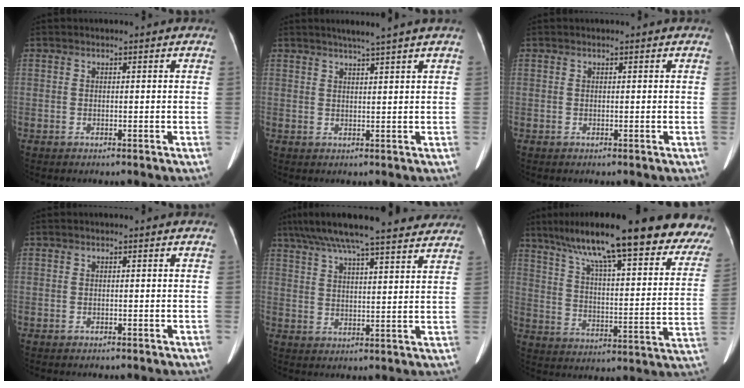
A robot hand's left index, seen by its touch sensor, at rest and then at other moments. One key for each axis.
{"total": 4.0, "fx": 3.1, "fy": -1.1, "fz": 2.2, "tx": -0.032, "ty": 0.002, "tz": 0.046}
{"total": 0.0}
{"total": 0.0}
{"total": 22.0, "fx": 18.5, "fy": 3.1, "fz": 11.5, "tx": -0.188, "ty": 0.048, "tz": 0.252}
{"total": 31.2, "fx": 25.1, "fy": 4.7, "fz": 17.9, "tx": -0.232, "ty": -0.022, "tz": 0.326}